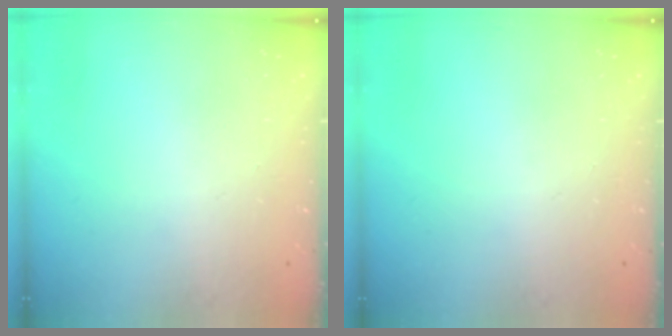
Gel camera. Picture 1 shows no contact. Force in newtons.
{"total": 0.0}